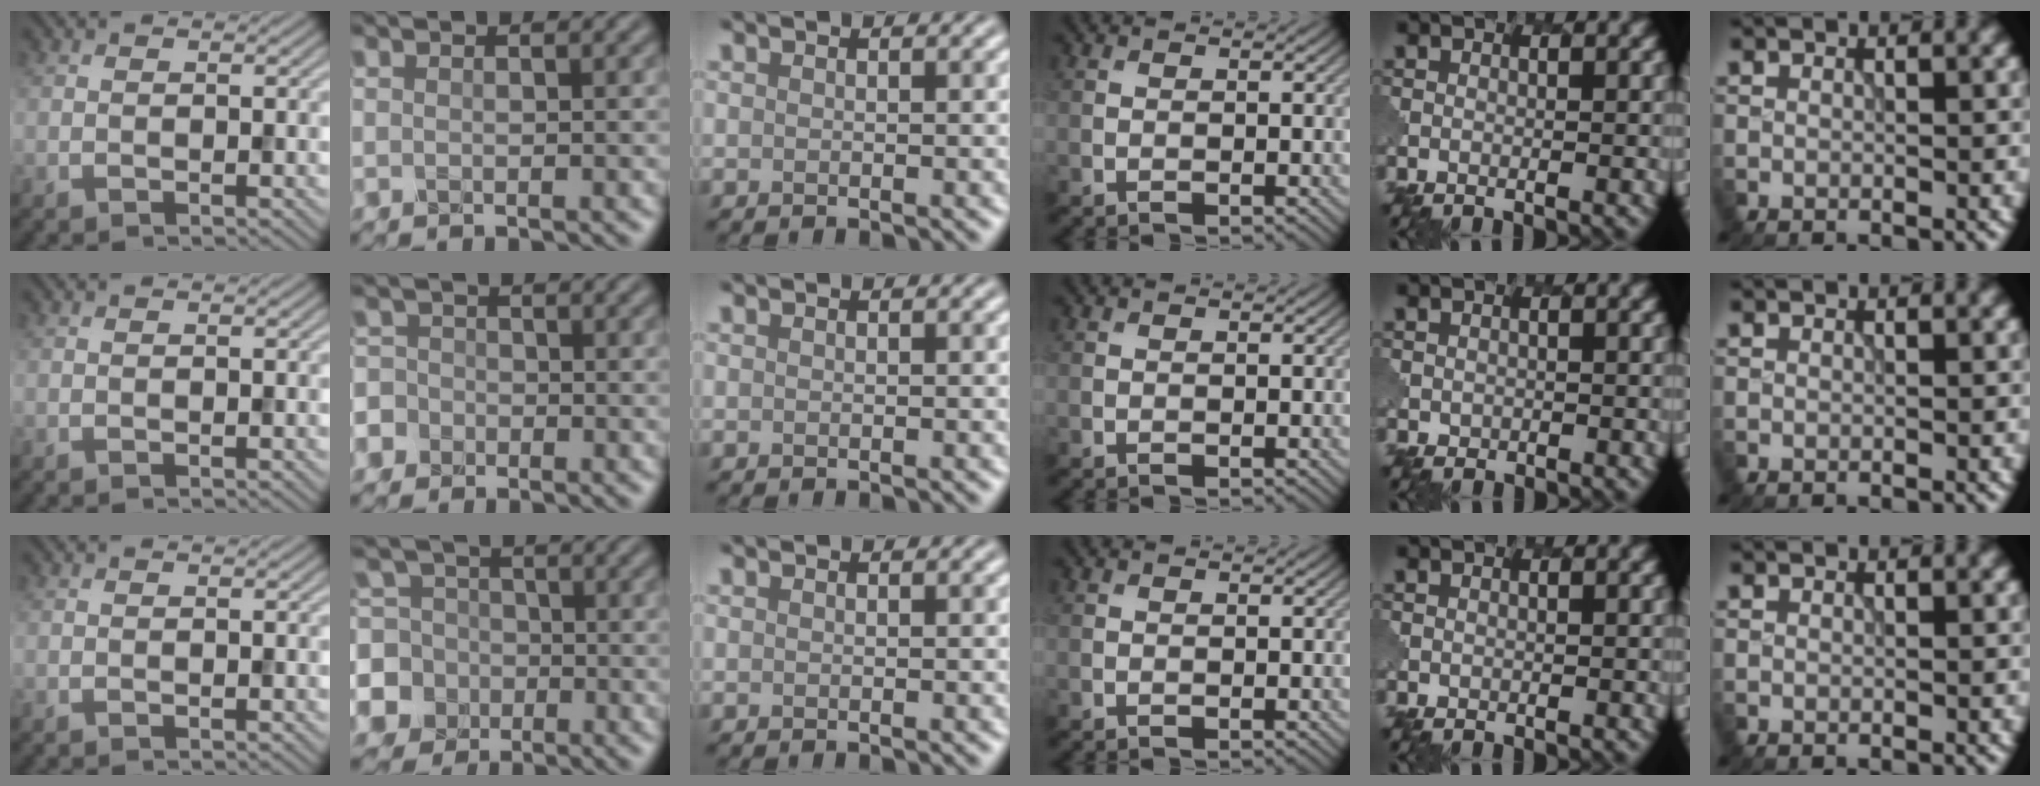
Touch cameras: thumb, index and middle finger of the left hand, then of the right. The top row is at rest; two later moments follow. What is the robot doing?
{"motion": "extract", "object": "pen bag"}